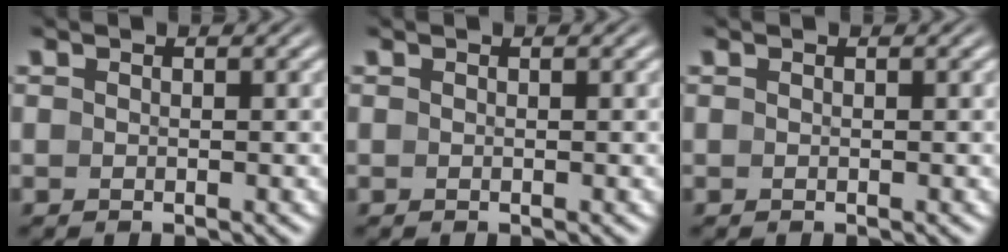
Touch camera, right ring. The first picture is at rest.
{"total": 0.0}
{"total": 0.0}